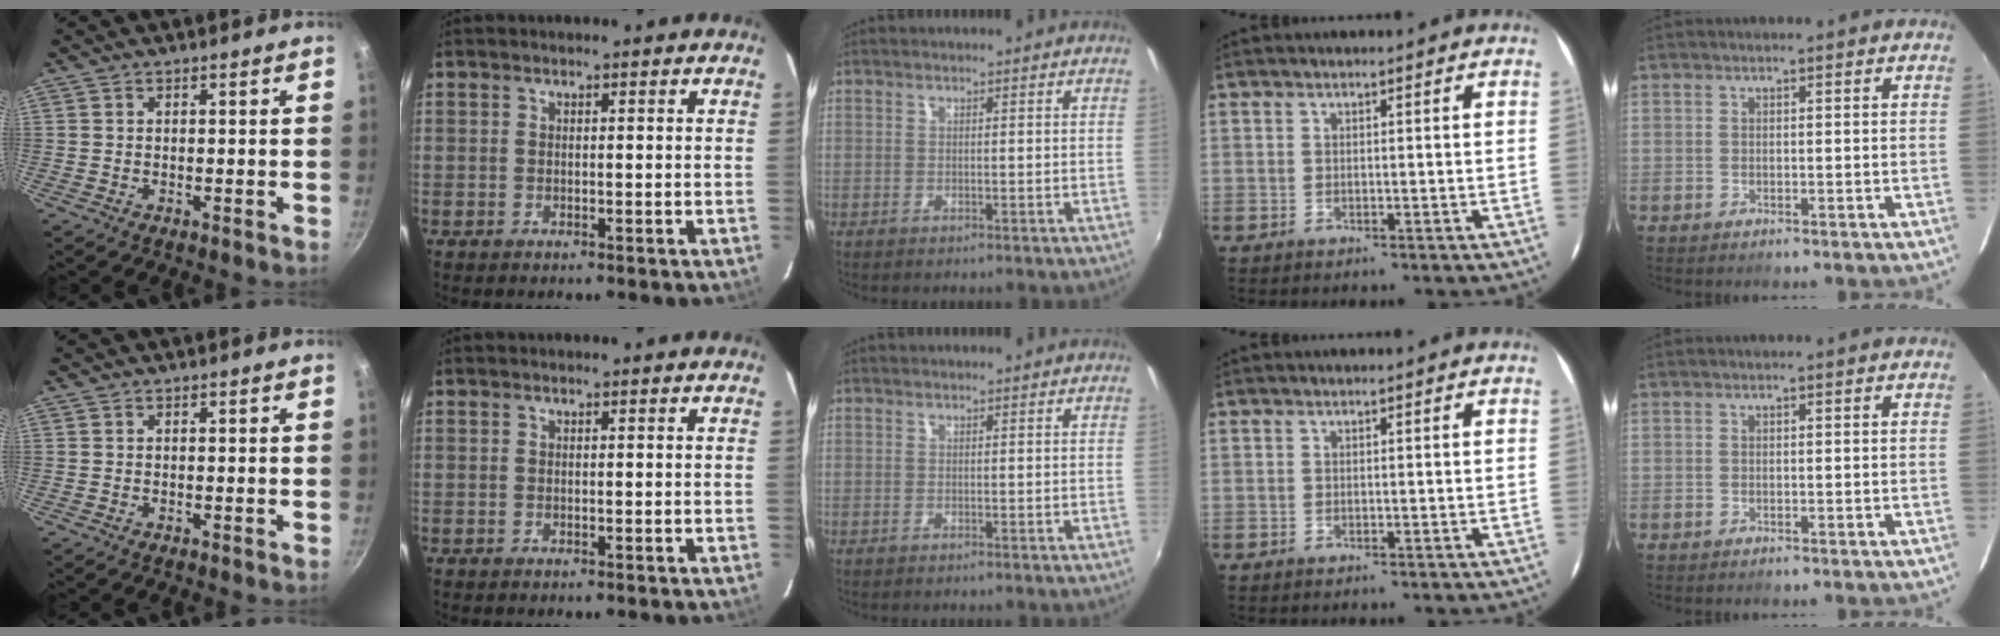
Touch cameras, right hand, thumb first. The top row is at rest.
{}